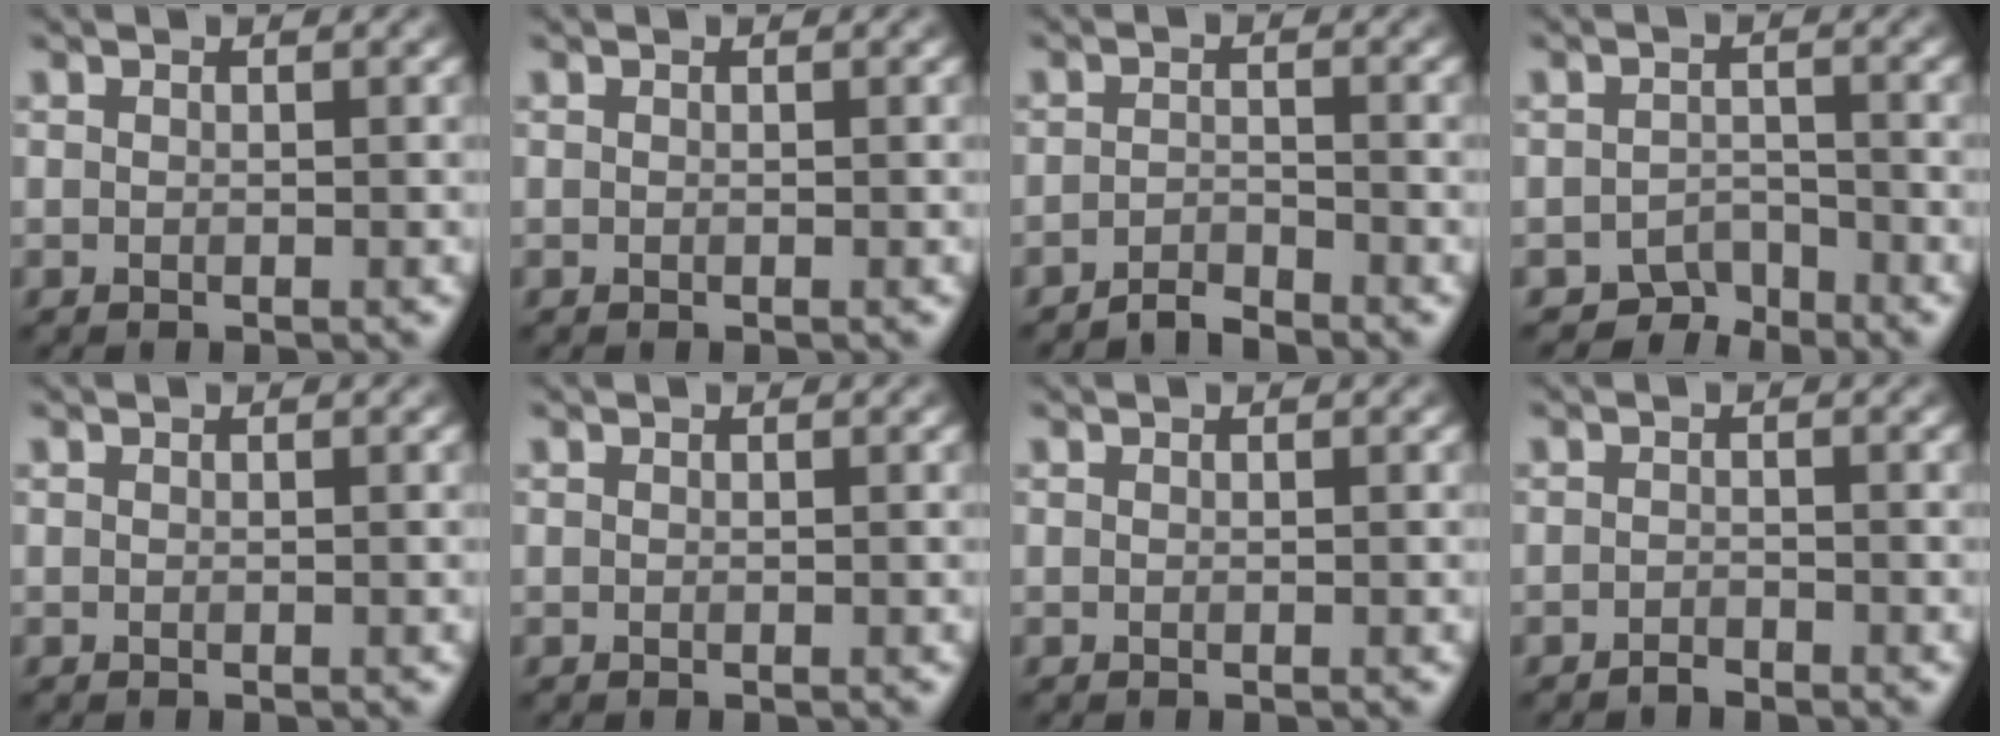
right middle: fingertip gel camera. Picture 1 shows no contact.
{"total": 0.0}
{"total": 1.7, "force": [-1.7, 0.2, 0.4], "torque": [-0.004, 0.004, -0.037]}
{"total": 2.5, "force": [-2.2, 1.1, 0.2], "torque": [0.005, 0.005, -0.041]}
{"total": 0.0}
{"total": 0.0}
{"total": 0.0}
{"total": 0.9, "force": [-0.8, 0.2, 0.1], "torque": [-0.001, 0.002, -0.017]}